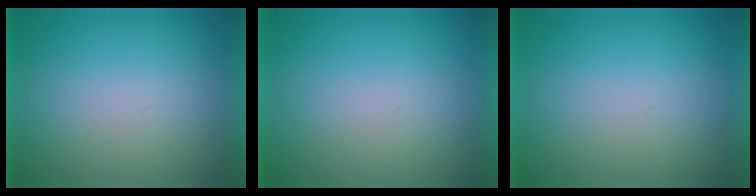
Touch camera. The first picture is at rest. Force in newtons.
{"total": 1.0}
{"total": 0.0}